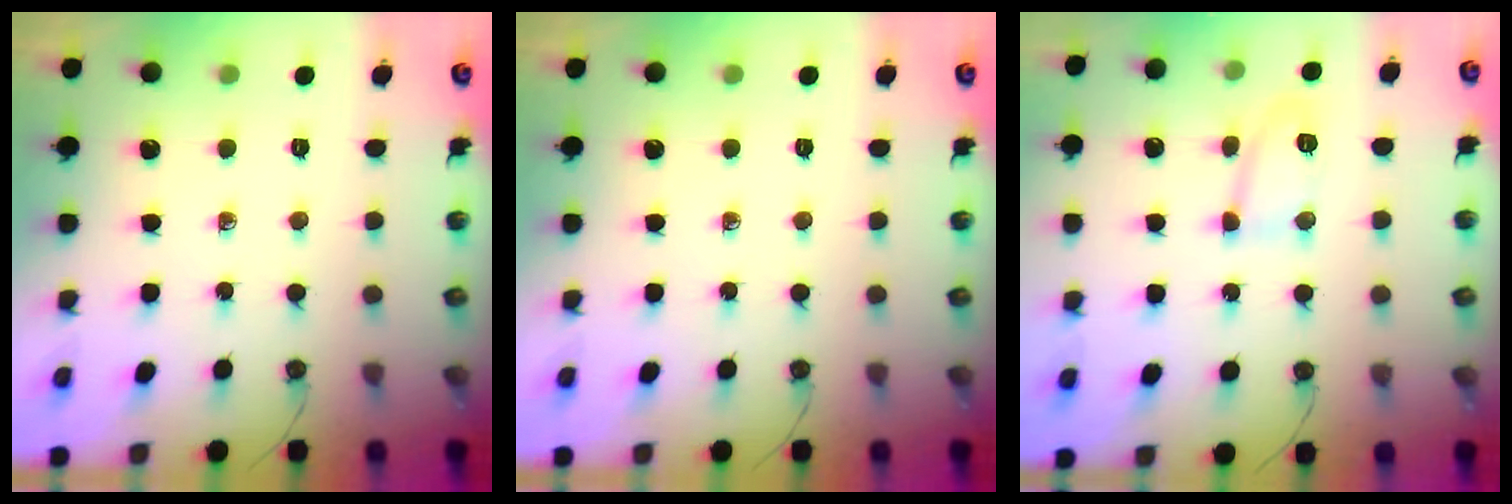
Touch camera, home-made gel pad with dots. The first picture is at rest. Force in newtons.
{"total": 0.0}
{"total": 7.3, "press": 7.3, "slide": 0.5}